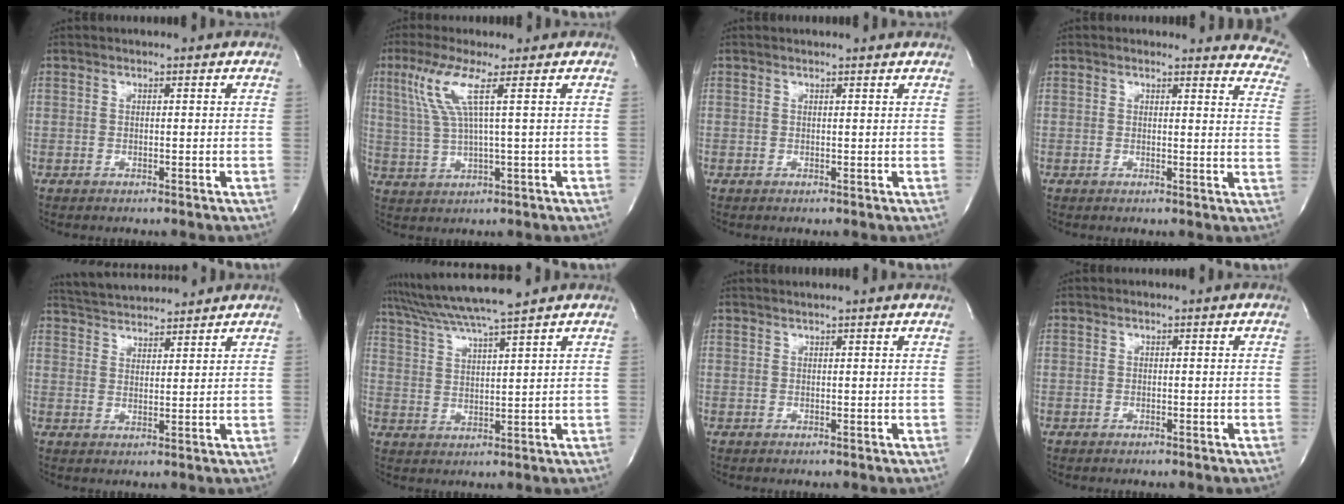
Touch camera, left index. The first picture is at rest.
{"total": 6.4, "force": [2.5, -0.6, 5.9], "torque": [-0.134, -0.001, 0.056]}
{"total": 3.2, "force": [3.0, 0.1, 1.1], "torque": [-0.018, 0.008, 0.027]}
{"total": 11.2, "force": [10.9, 2.3, 1.8], "torque": [0.020, -0.084, 0.070]}
{"total": 8.9, "force": [8.6, 0.9, 2.2], "torque": [-0.047, 0.018, 0.140]}
{"total": 9.2, "force": [8.0, -1.7, 4.1], "torque": [-0.081, 0.011, 0.142]}
{"total": 2.2, "force": [2.0, -0.6, 0.7], "torque": [-0.014, 0.010, 0.029]}
{"total": 0.0}